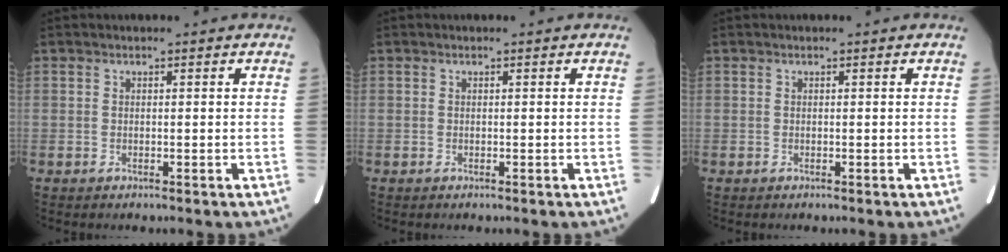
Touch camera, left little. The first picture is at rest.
{"total": 0.0}
{"total": 0.0}